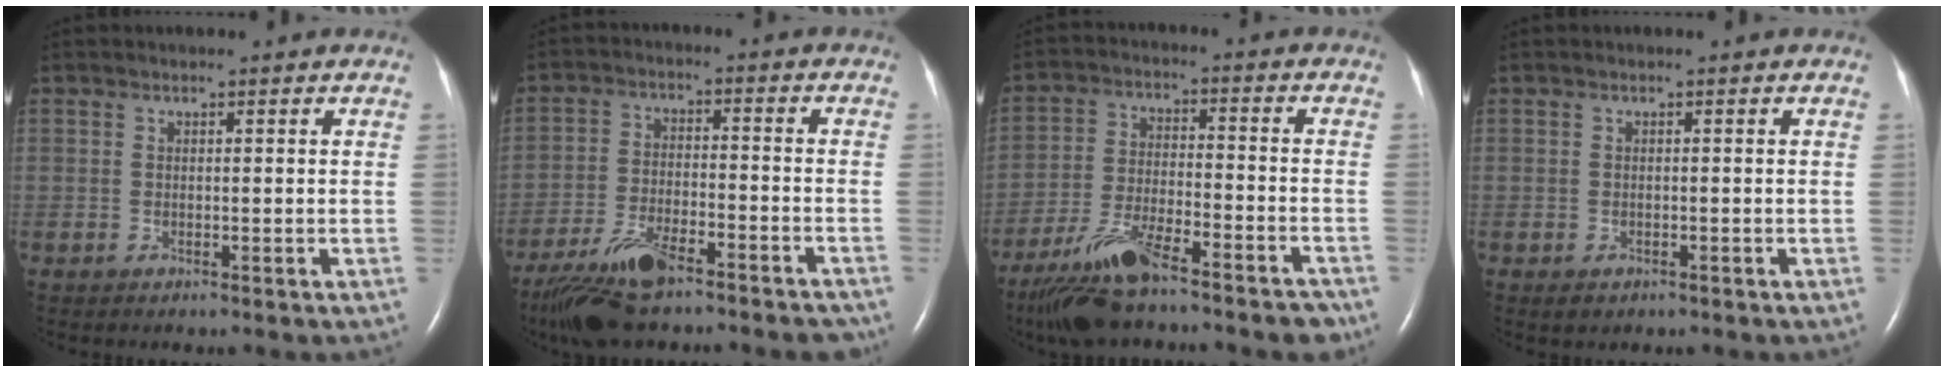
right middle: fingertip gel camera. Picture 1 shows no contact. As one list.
[{"total": 14.3, "force": [-11.4, 3.4, 7.9], "torque": [-0.138, -0.009, -0.189]}, {"total": 14.5, "force": [-11.6, 2.8, 8.3], "torque": [-0.145, -0.009, -0.198]}, {"total": 1.2, "force": [-0.6, 0.9, 0.5], "torque": [-0.006, 0.002, -0.003]}]